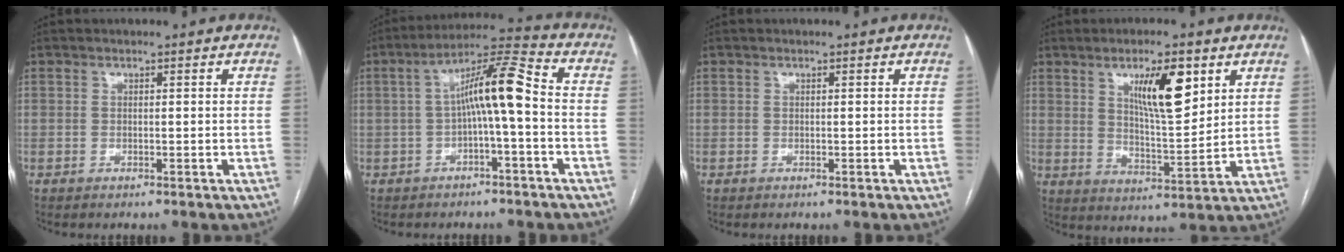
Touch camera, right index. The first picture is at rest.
{"total": 9.3, "force": [-0.5, 0.8, 9.3], "torque": [-0.158, 0.034, -0.013]}
{"total": 0.0}
{"total": 10.1, "force": [4.7, 2.2, 8.6], "torque": [-0.147, -0.003, 0.083]}